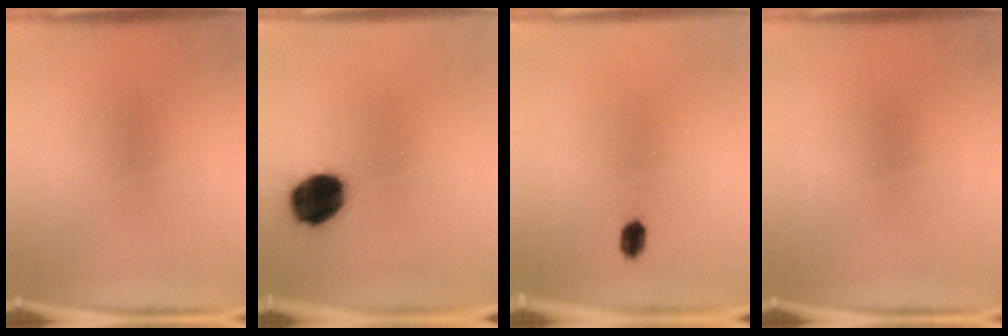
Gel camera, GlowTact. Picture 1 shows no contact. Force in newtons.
{"total": 13.0}
{"total": 2.4}
{"total": 0.0}